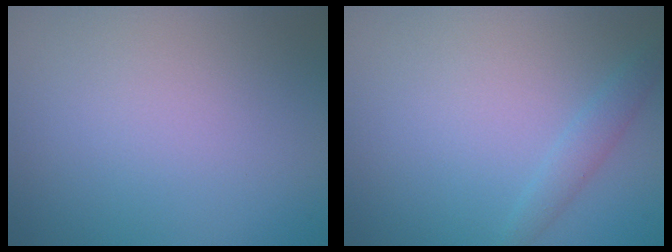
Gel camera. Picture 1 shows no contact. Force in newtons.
{"total": 1.5, "press": 1.5, "slide": 0.1}